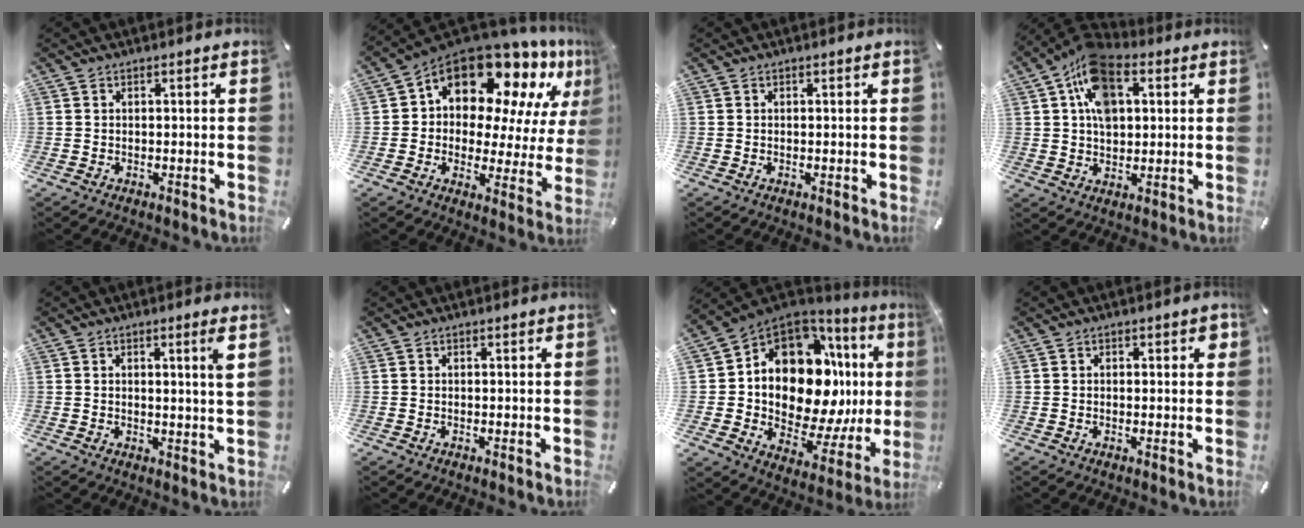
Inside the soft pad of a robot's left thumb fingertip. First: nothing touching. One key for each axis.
{"total": 15.9, "fx": 11.6, "fy": 8.3, "fz": 7.0, "tx": -0.119, "ty": -0.103, "tz": 0.198}
{"total": 0.0}
{"total": 12.8, "fx": 3.9, "fy": 8.8, "fz": 8.5, "tx": -0.153, "ty": -0.004, "tz": 0.070}
{"total": 3.7, "fx": 1.3, "fy": -0.1, "fz": 3.5, "tx": -0.058, "ty": -0.007, "tz": 0.017}
{"total": 0.0}
{"total": 17.9, "fx": 4.2, "fy": 11.4, "fz": 13.2, "tx": -0.249, "ty": -0.069, "tz": 0.065}
{"total": 1.5, "fx": 0.2, "fy": 0.9, "fz": 1.2, "tx": -0.007, "ty": -0.001, "tz": -0.001}